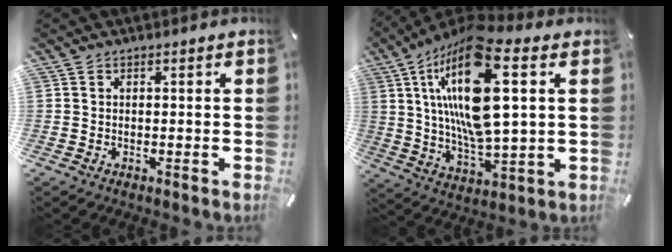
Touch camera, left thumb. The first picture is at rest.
{"total": 22.7, "force": [7.2, 7.8, 20.0], "torque": [-0.404, -0.025, 0.108]}